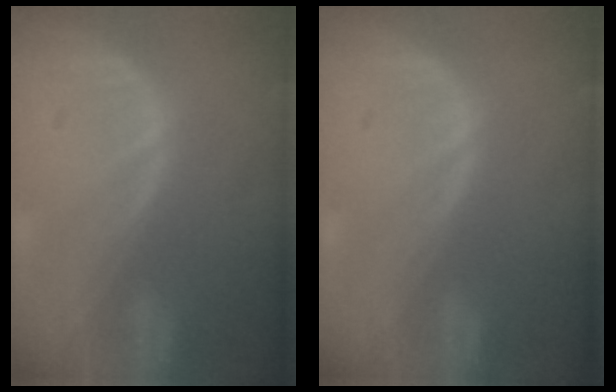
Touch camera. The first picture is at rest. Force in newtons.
{"total": 0.0}